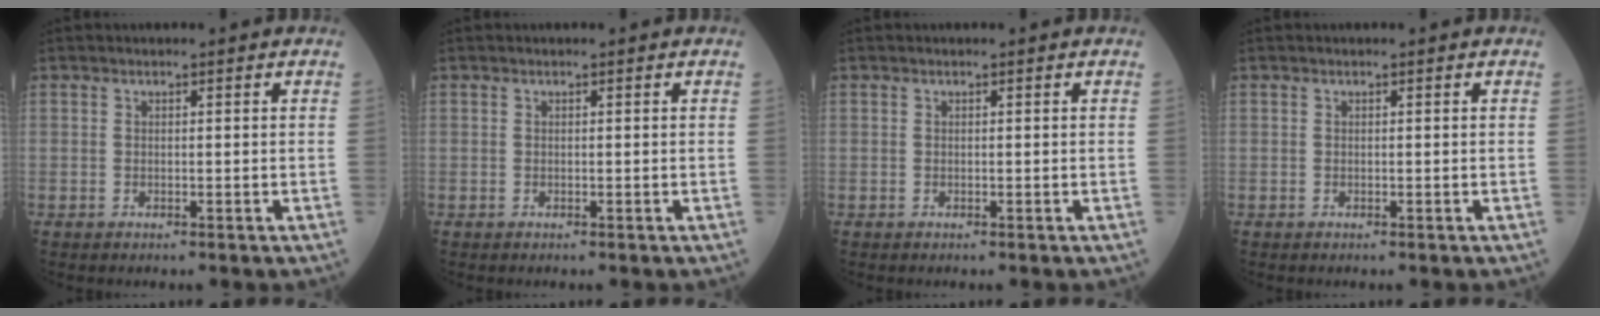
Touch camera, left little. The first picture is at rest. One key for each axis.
{"total": 0.0}
{"total": 0.0}
{"total": 0.0}